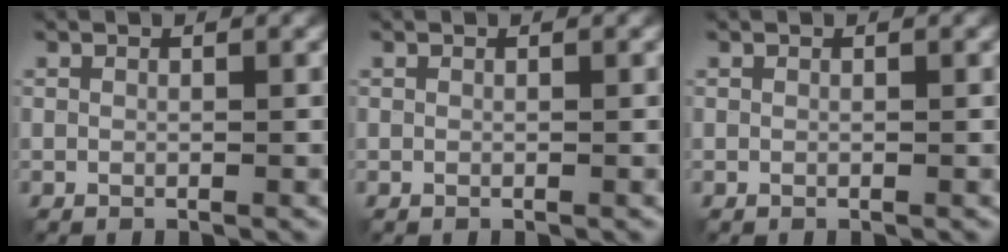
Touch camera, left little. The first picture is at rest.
{"total": 0.0}
{"total": 0.0}